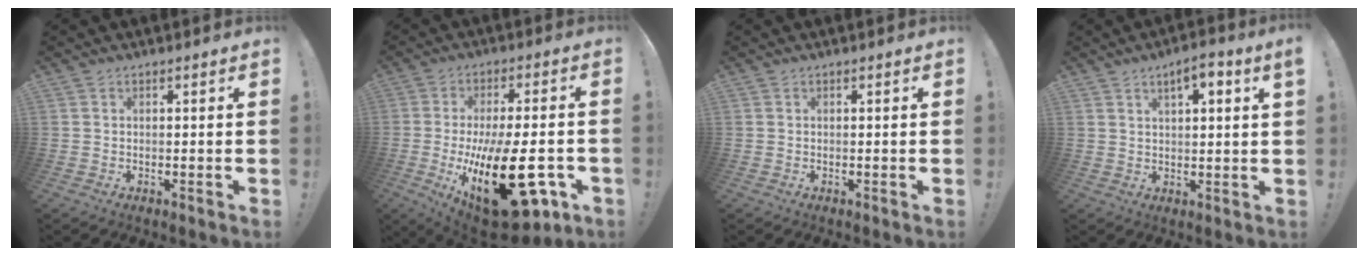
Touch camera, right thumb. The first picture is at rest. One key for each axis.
{"total": 28.8, "fx": -7.3, "fy": 11.9, "fz": 25.2, "tx": -0.399, "ty": 0.021, "tz": -0.094}
{"total": 0.0}
{"total": 5.1, "fx": 2.8, "fy": 0.6, "fz": 4.1, "tx": -0.059, "ty": -0.012, "tz": 0.043}